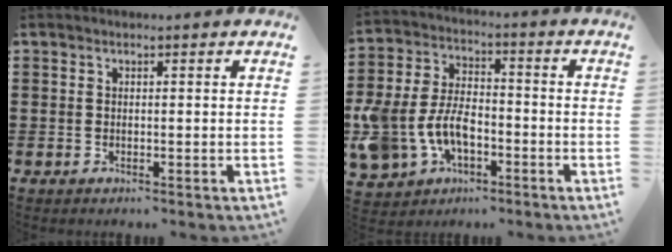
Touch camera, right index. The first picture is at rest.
{"total": 9.0, "force": [-3.0, 6.2, 5.8], "torque": [-0.160, 0.008, -0.063]}